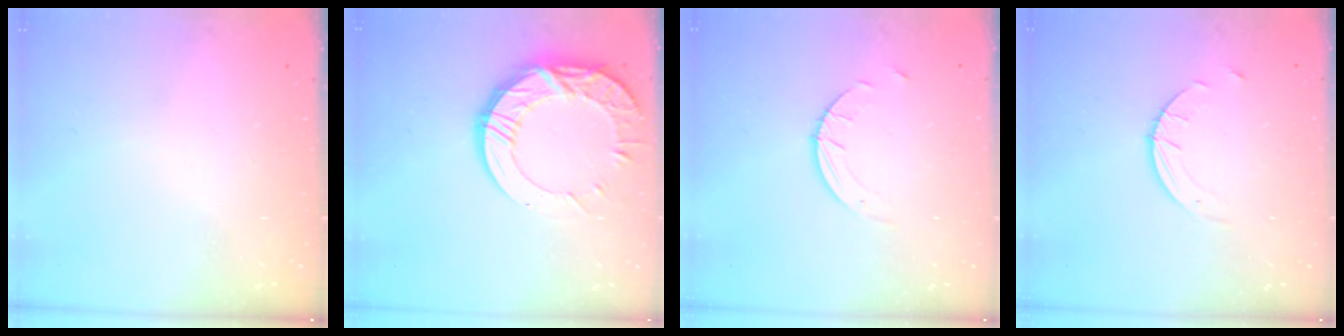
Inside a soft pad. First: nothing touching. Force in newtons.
{"total": 15.6, "press": 15.6, "slide": 1.1}
{"total": 2.7, "press": 2.7, "slide": 0.3}
{"total": 2.7, "press": 2.7, "slide": 0.3}